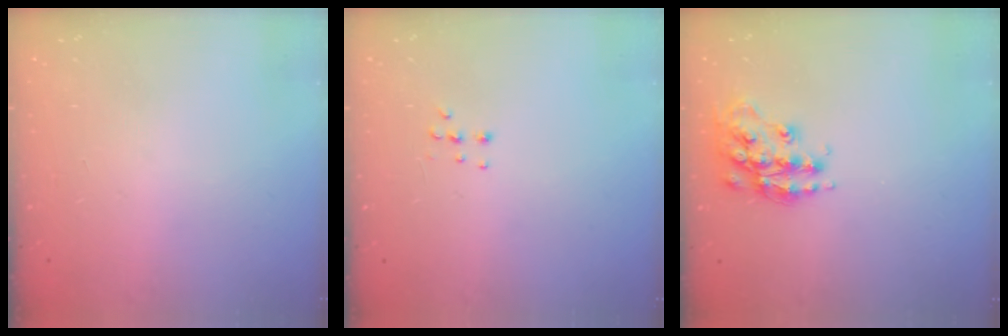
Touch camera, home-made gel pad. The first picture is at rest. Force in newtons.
{"total": 5.7, "press": 5.6, "slide": 1.0}
{"total": 15.1, "press": 15.0, "slide": 1.0}